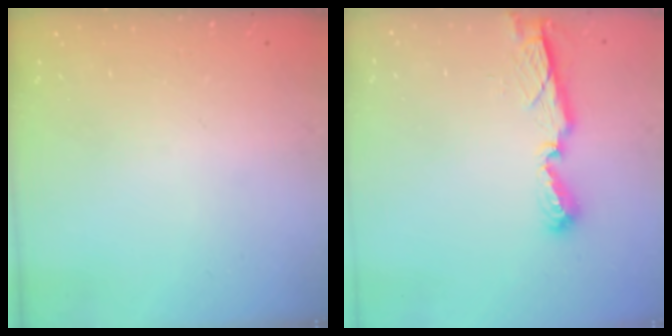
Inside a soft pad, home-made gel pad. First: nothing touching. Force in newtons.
{"total": 7.7, "press": 7.7, "slide": 0.2}